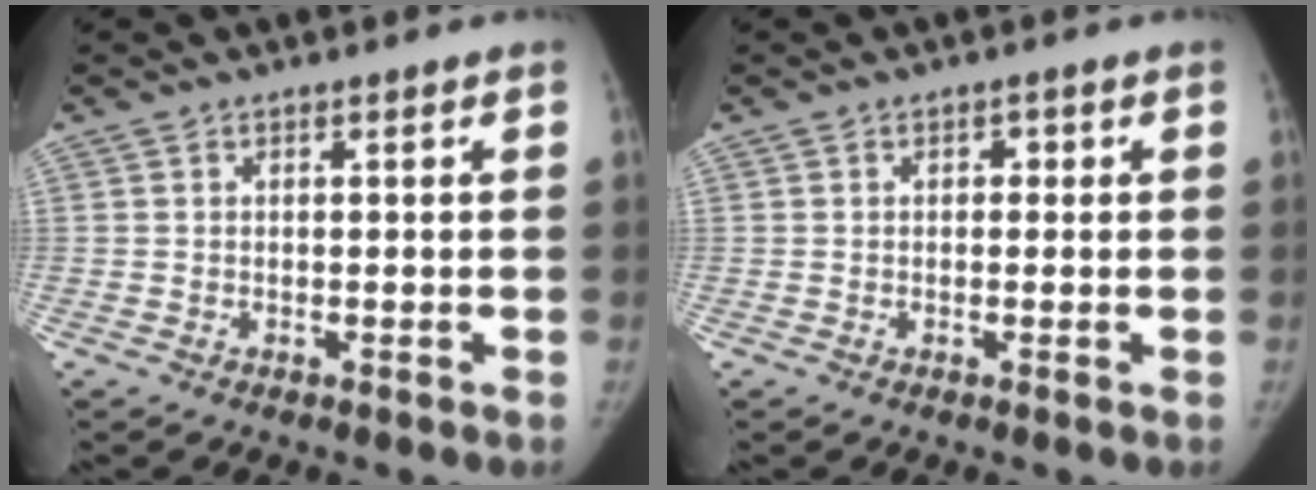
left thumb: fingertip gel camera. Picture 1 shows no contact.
{"total": 1.4, "force": [0.2, 1.1, 0.9], "torque": [0.000, 0.005, -0.002]}